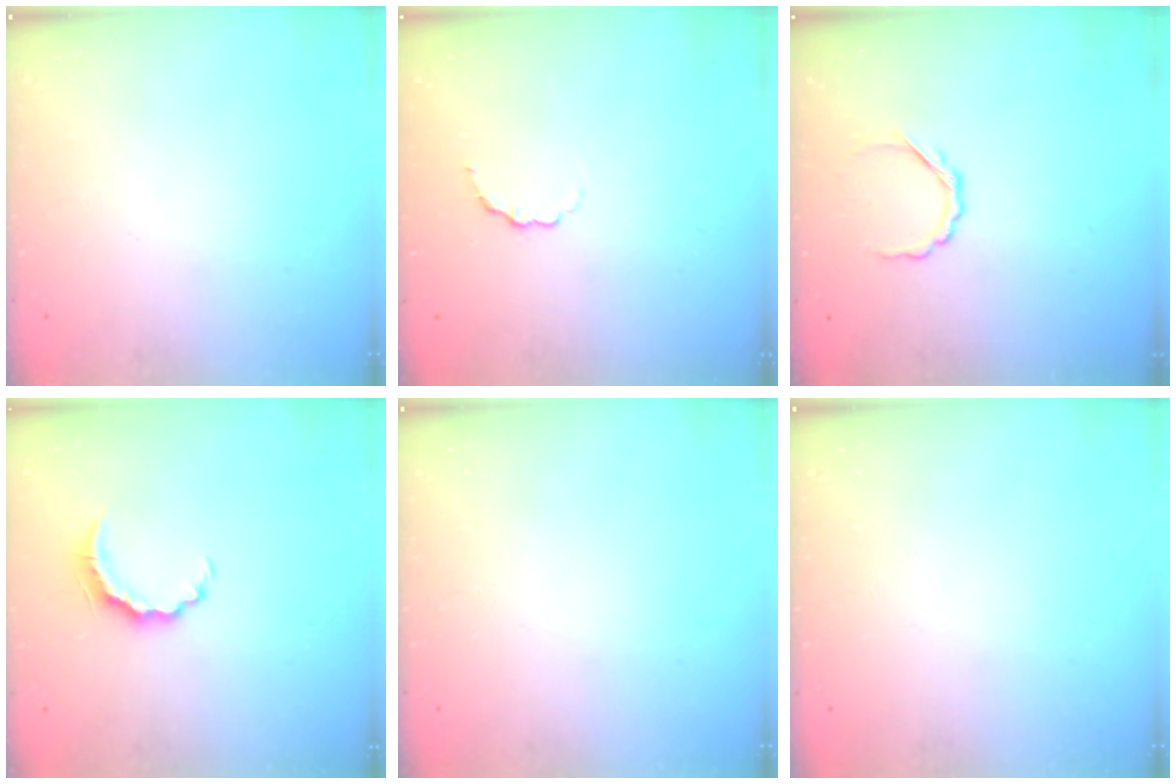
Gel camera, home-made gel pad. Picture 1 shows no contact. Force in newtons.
{"total": 3.0, "press": 2.9, "slide": 1.0}
{"total": 4.1, "press": 3.9, "slide": 1.1}
{"total": 5.6, "press": 5.6, "slide": 0.7}
{"total": 0.0}
{"total": 0.0}